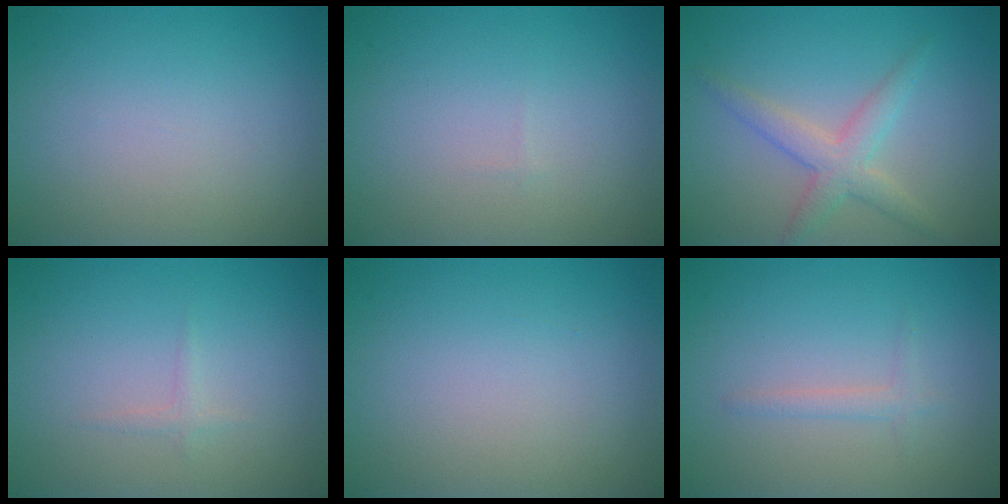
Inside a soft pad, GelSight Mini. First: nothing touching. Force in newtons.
{"total": 0.0}
{"total": 3.1, "press": 3.1, "slide": 0.0}
{"total": 0.7, "press": 0.7, "slide": 0.0}
{"total": 0.0}
{"total": 1.2, "press": 1.2, "slide": 0.0}